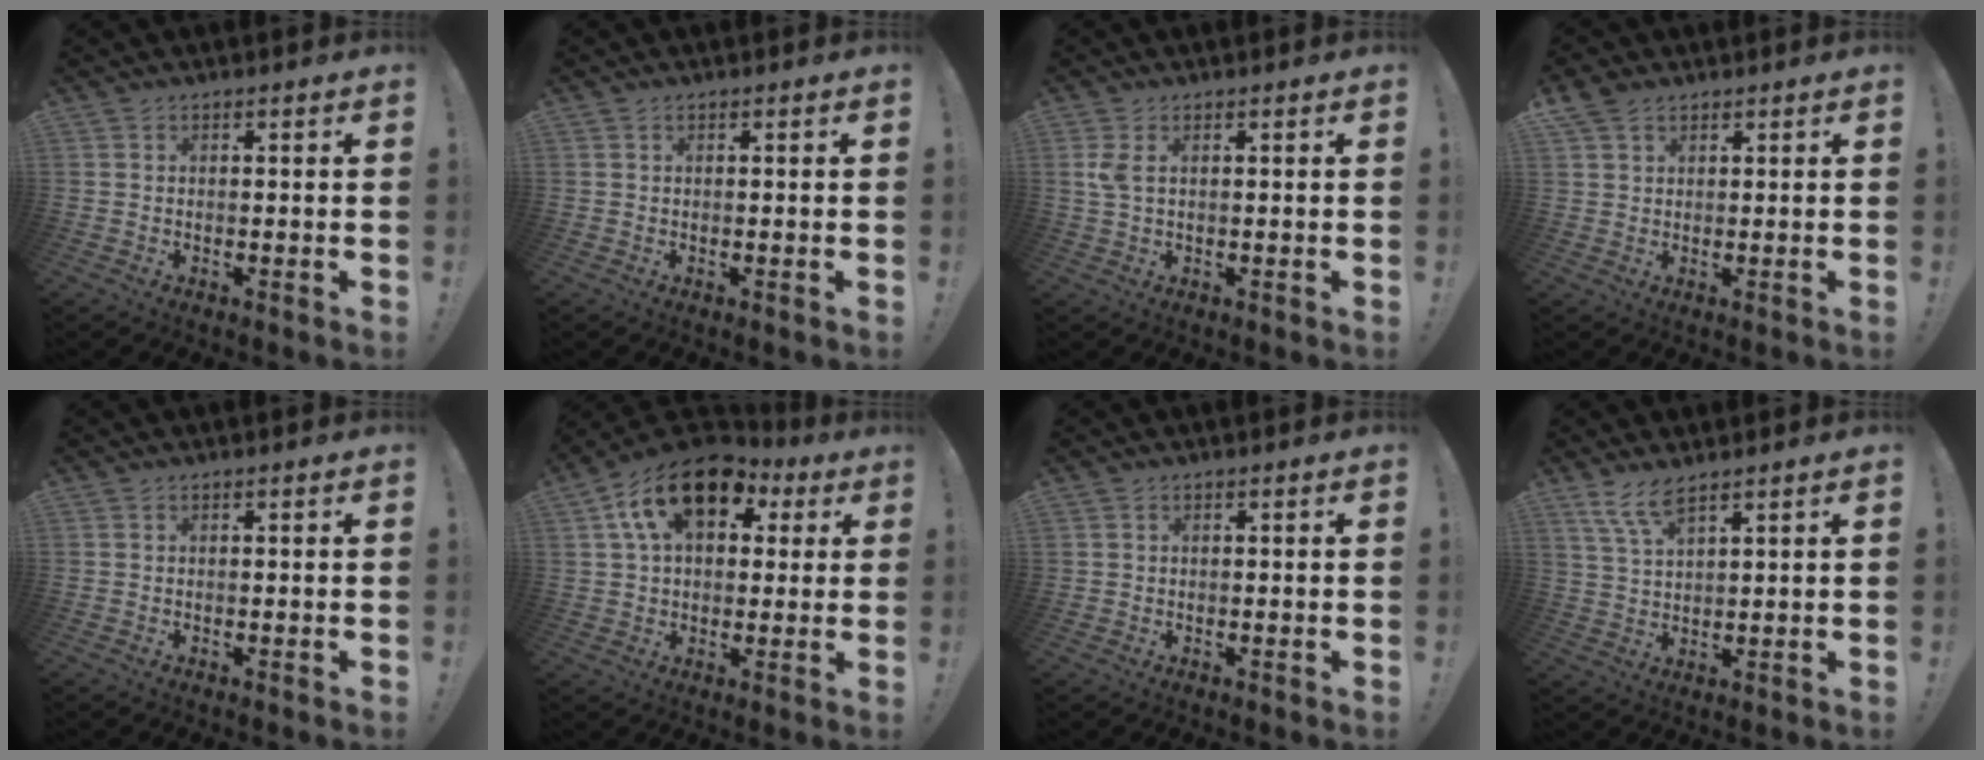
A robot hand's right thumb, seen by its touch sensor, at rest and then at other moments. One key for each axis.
{"total": 0.0}
{"total": 3.0, "fx": 0.9, "fy": 1.1, "fz": 2.7, "tx": -0.045, "ty": 0.000, "tz": 0.016}
{"total": 3.8, "fx": 2.6, "fy": 2.3, "fz": 1.6, "tx": -0.034, "ty": -0.006, "tz": 0.051}
{"total": 0.0}
{"total": 17.3, "fx": 7.5, "fy": 10.6, "fz": 11.5, "tx": -0.183, "ty": -0.021, "tz": 0.135}
{"total": 0.6, "fx": -0.1, "fy": 0.5, "fz": 0.0, "tx": 0.001, "ty": 0.001, "tz": -0.001}
{"total": 6.6, "fx": 4.9, "fy": 1.3, "fz": 4.1, "tx": -0.081, "ty": -0.021, "tz": 0.090}